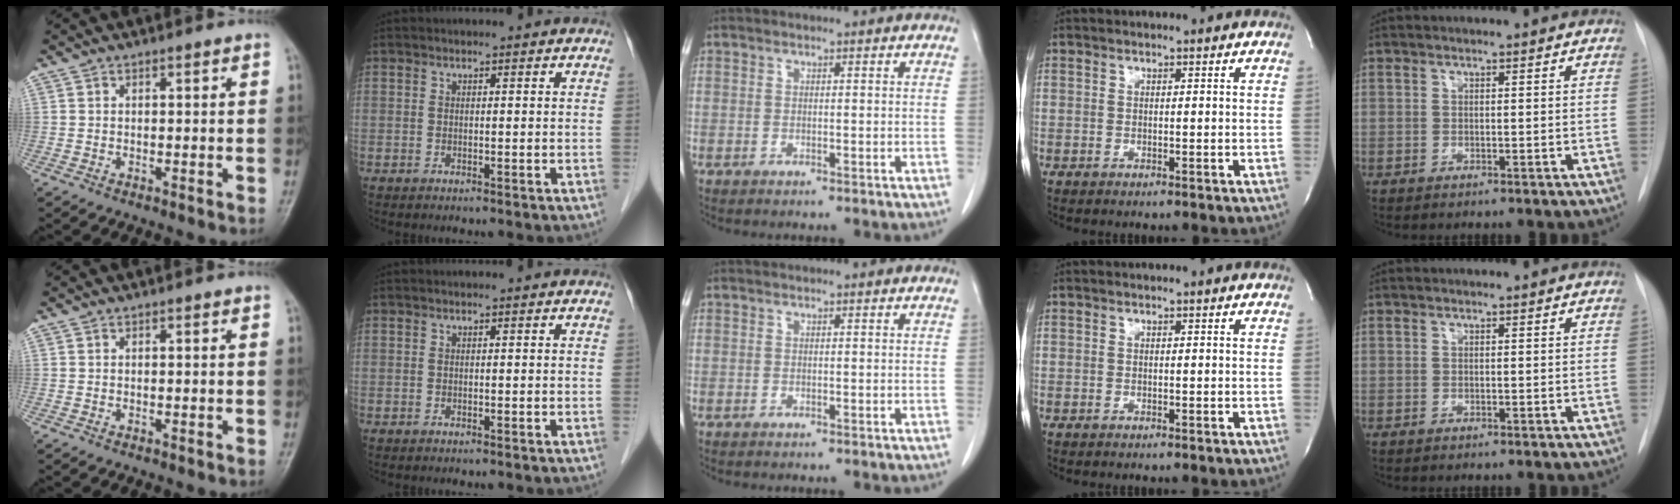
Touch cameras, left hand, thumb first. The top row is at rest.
{}